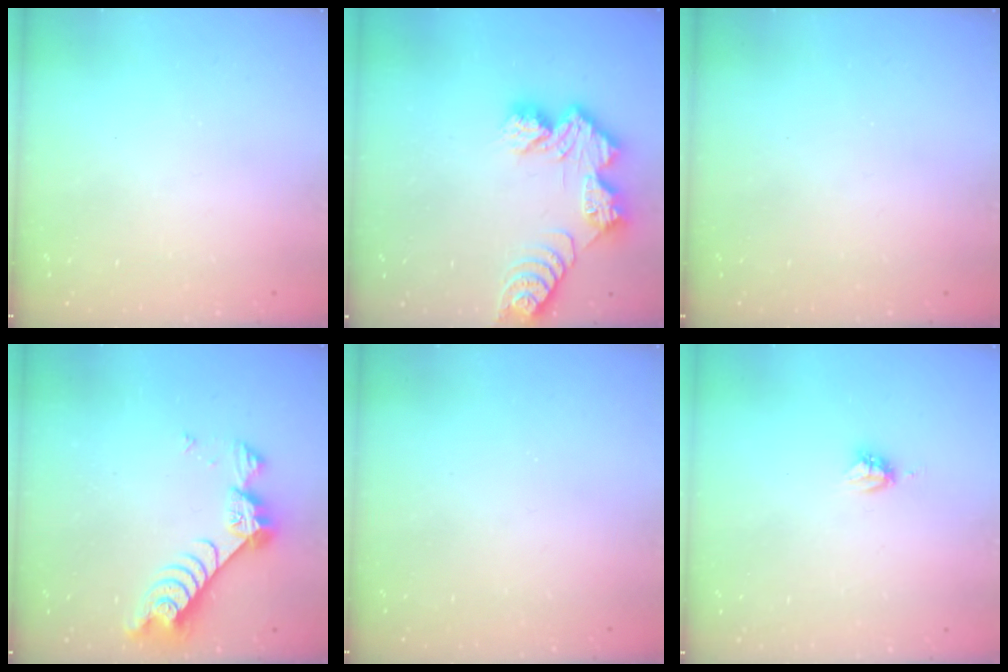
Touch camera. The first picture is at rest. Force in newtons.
{"total": 11.5, "press": 11.5, "slide": 0.8}
{"total": 0.0}
{"total": 7.4, "press": 7.3, "slide": 0.9}
{"total": 0.0}
{"total": 4.1, "press": 4.1, "slide": 0.2}